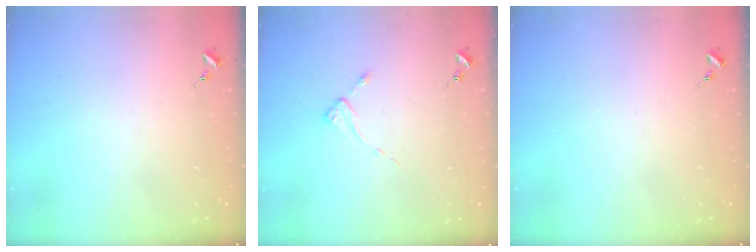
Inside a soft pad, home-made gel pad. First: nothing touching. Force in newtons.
{"total": 2.6, "press": 2.6, "slide": 0.2}
{"total": 0.0}